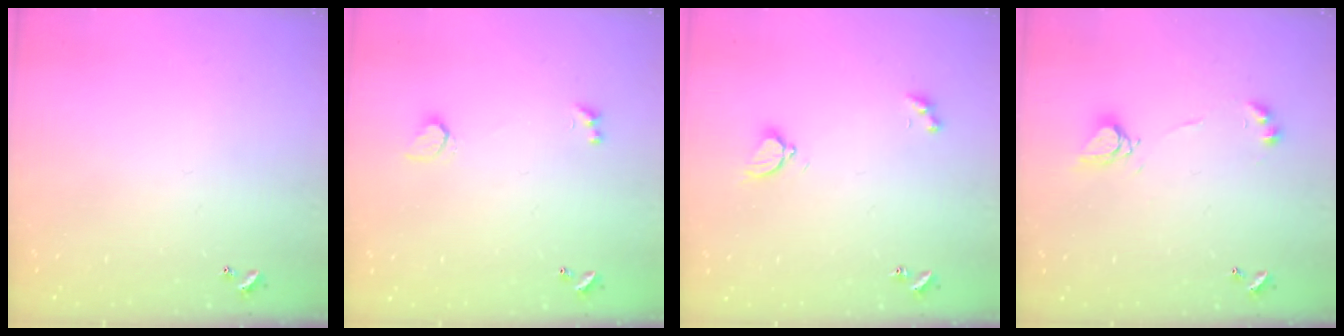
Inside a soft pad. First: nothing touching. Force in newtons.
{"total": 1.3, "press": 1.2, "slide": 0.4}
{"total": 3.0, "press": 3.0, "slide": 0.5}
{"total": 6.7, "press": 6.7, "slide": 0.5}